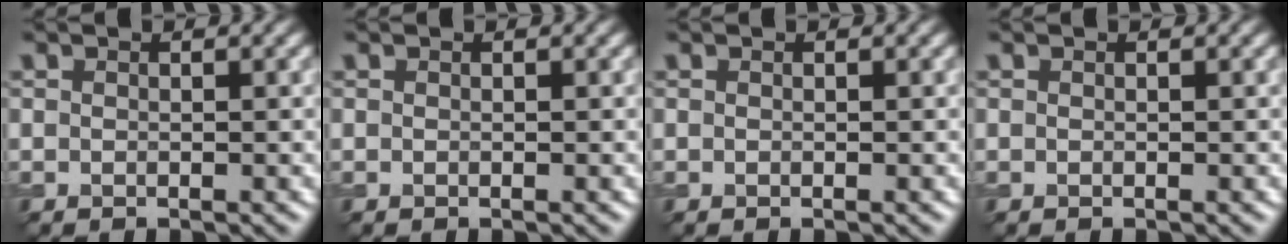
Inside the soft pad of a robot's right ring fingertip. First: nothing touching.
{"total": 0.0}
{"total": 0.0}
{"total": 0.0}